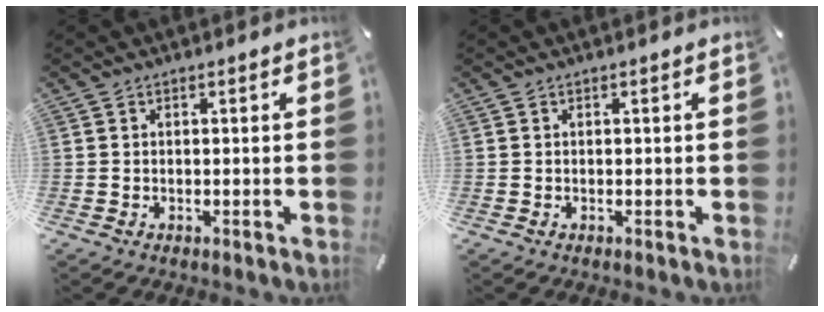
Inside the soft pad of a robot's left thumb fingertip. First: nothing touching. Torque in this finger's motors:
{"motor_torque": [0.00, 0.00, -0.05, -0.03, 0.00]}